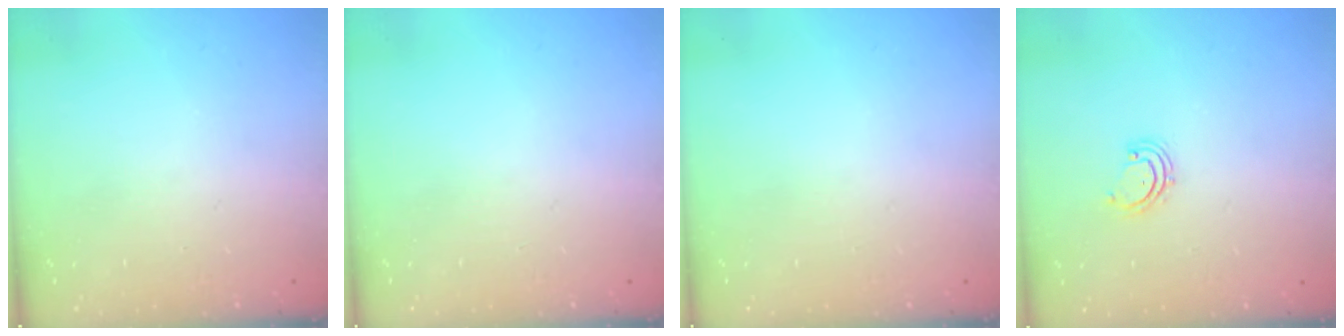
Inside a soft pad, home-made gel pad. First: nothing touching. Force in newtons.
{"total": 0.0}
{"total": 0.0}
{"total": 2.6, "press": 2.6, "slide": 0.3}